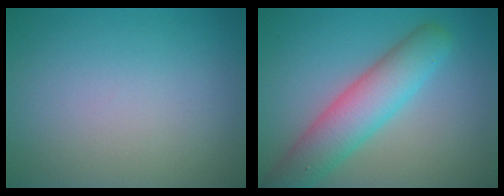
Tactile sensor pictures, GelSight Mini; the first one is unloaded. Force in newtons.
{"total": 6.2, "press": 6.2, "slide": 0.3}